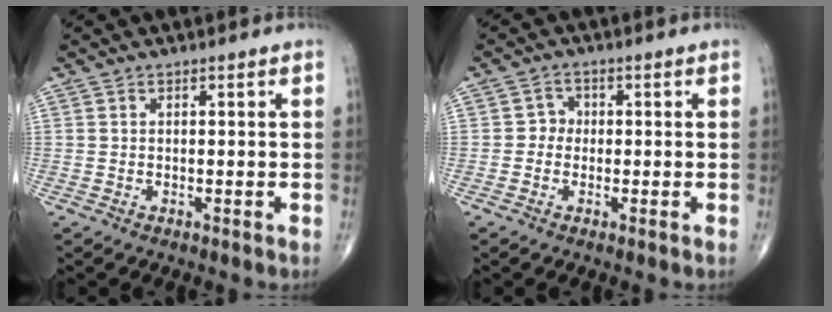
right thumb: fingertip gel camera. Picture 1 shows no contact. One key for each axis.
{"total": 2.3, "fx": -0.3, "fy": 2.2, "fz": 0.8, "tx": 0.006, "ty": 0.010, "tz": -0.014}